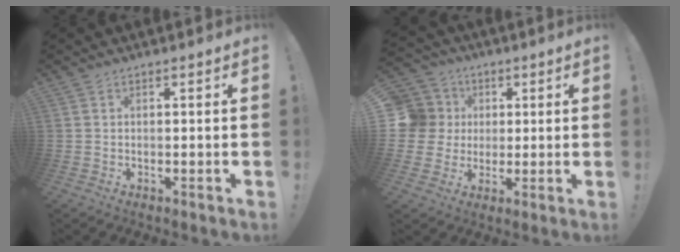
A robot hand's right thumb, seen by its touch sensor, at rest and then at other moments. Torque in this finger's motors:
{"motor_torque": [0.07, 0.02, -0.09, 0.08, 0.14]}